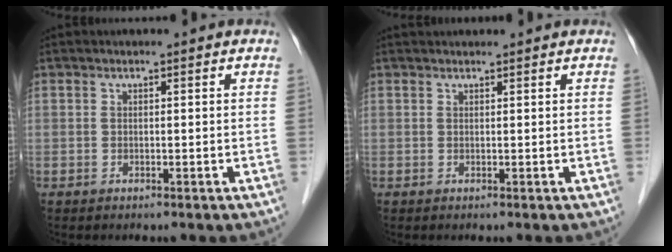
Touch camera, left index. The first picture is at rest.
{"total": 2.3, "force": [2.2, 0.3, 0.5], "torque": [-0.010, 0.030, 0.032]}